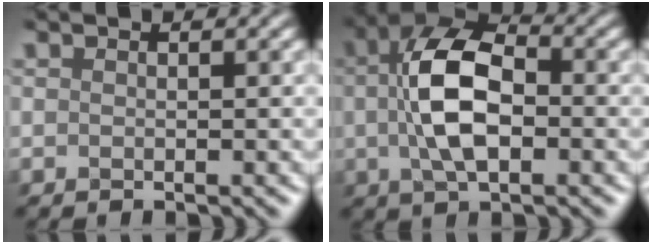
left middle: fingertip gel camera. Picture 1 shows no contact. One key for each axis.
{"total": 6.1, "fx": -0.4, "fy": 2.9, "fz": 5.4, "tx": -0.132, "ty": 0.009, "tz": 0.007}